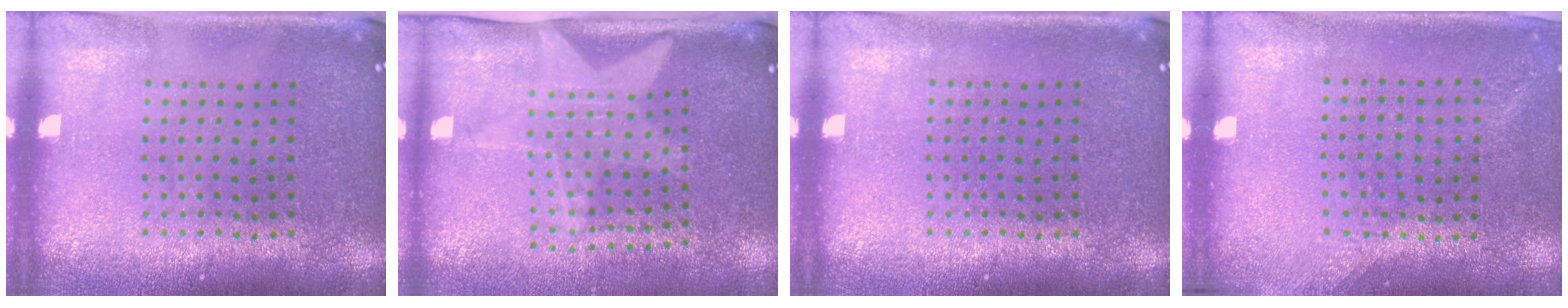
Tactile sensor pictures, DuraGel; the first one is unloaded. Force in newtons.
{"total": 2.0, "press": 1.5, "slide": 1.3}
{"total": 0.0}
{"total": 1.3, "press": 1.1, "slide": 0.8}